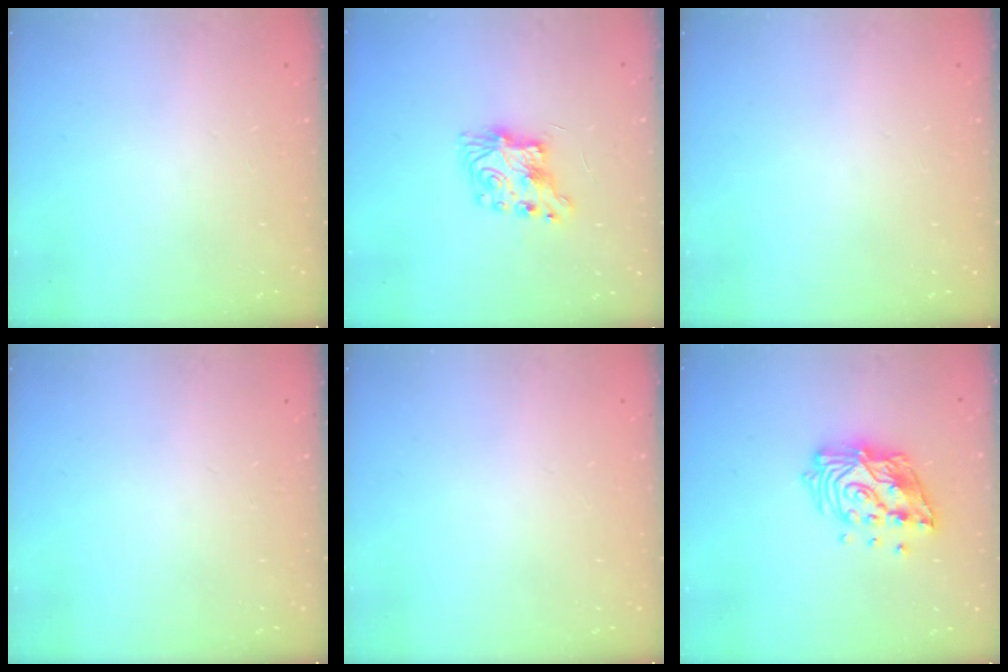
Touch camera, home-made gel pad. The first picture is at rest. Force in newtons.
{"total": 8.1, "press": 8.1, "slide": 0.3}
{"total": 0.0}
{"total": 0.0}
{"total": 0.0}
{"total": 16.1, "press": 16.0, "slide": 1.9}